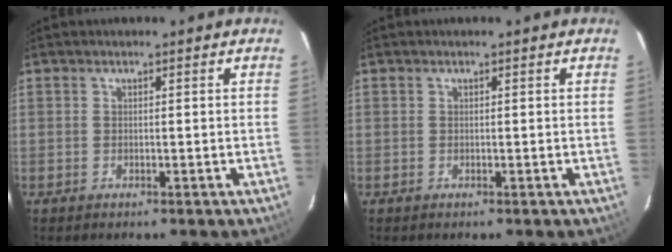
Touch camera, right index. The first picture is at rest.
{"total": 0.0}